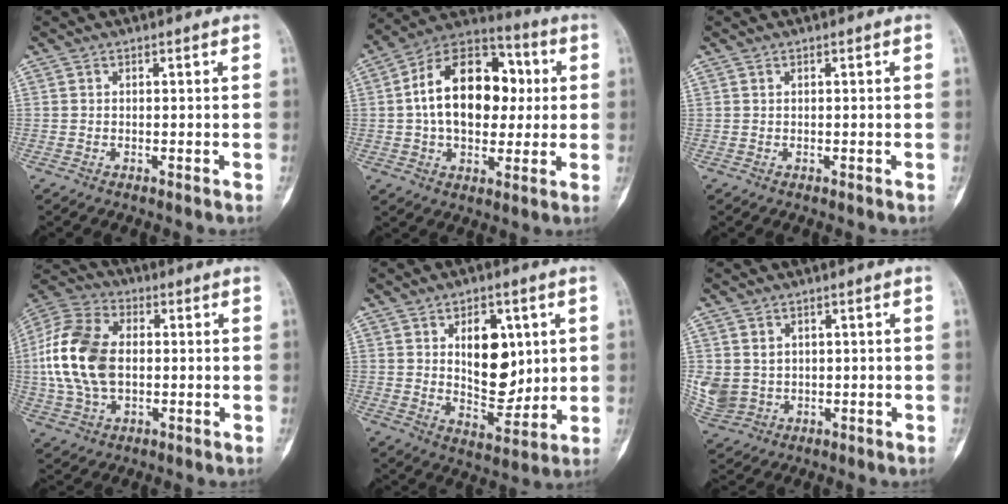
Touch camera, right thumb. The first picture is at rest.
{"total": 20.1, "force": [2.1, 13.0, 15.1], "torque": [-0.208, 0.025, 0.029]}
{"total": 0.0}
{"total": 17.1, "force": [0.3, 11.1, 13.0], "torque": [-0.260, 0.017, 0.003]}
{"total": 12.6, "force": [3.1, 7.6, 9.5], "torque": [-0.098, -0.024, 0.059]}
{"total": 7.5, "force": [0.7, 6.6, 3.5], "torque": [-0.067, -0.002, 0.033]}